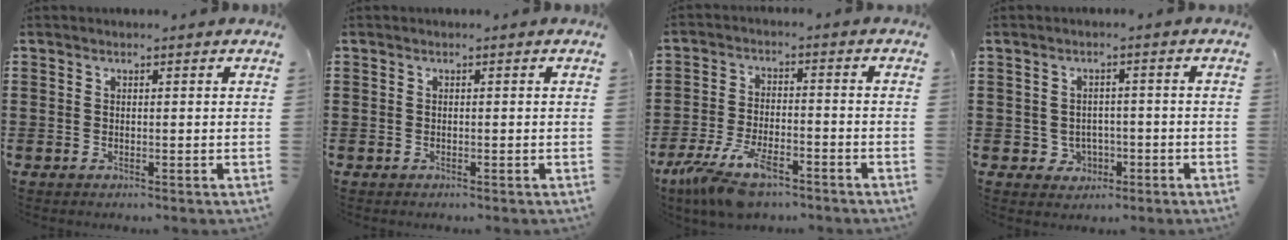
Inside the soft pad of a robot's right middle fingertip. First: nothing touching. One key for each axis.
{"total": 0.0}
{"total": 8.8, "fx": -5.9, "fy": 2.9, "fz": 5.8, "tx": -0.128, "ty": -0.003, "tz": -0.112}
{"total": 2.4, "fx": -0.9, "fy": 2.1, "fz": 0.8, "tx": -0.024, "ty": 0.004, "tz": -0.024}